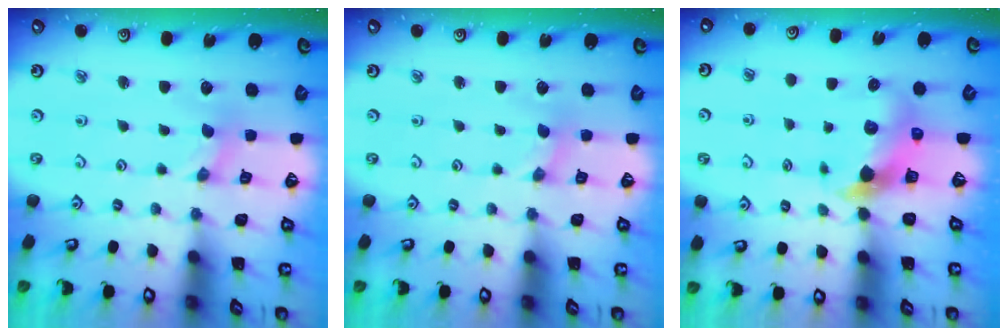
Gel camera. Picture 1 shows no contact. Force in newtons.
{"total": 0.8, "press": 0.8, "slide": 0.2}
{"total": 6.4, "press": 6.4, "slide": 0.5}